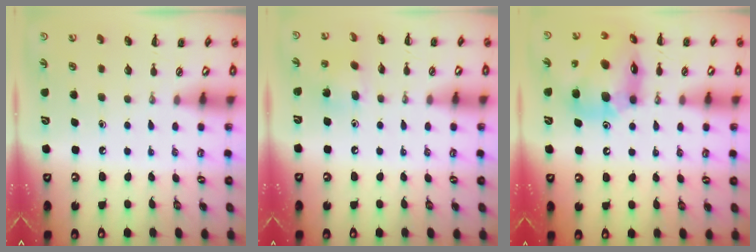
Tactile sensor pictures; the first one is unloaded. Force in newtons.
{"total": 6.6, "press": 6.4, "slide": 1.6}
{"total": 18.2, "press": 17.6, "slide": 4.8}